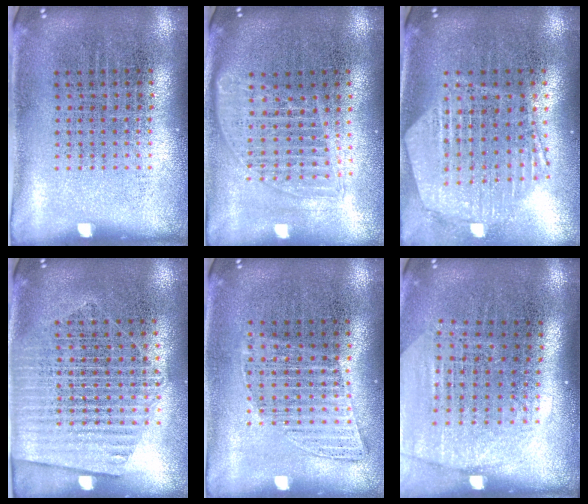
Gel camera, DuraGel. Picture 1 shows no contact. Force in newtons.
{"total": 1.6, "press": 1.4, "slide": 0.8}
{"total": 1.4, "press": 1.4, "slide": 0.3}
{"total": 1.7, "press": 1.5, "slide": 0.8}
{"total": 1.0, "press": 1.0, "slide": 0.4}
{"total": 1.8, "press": 1.6, "slide": 0.7}